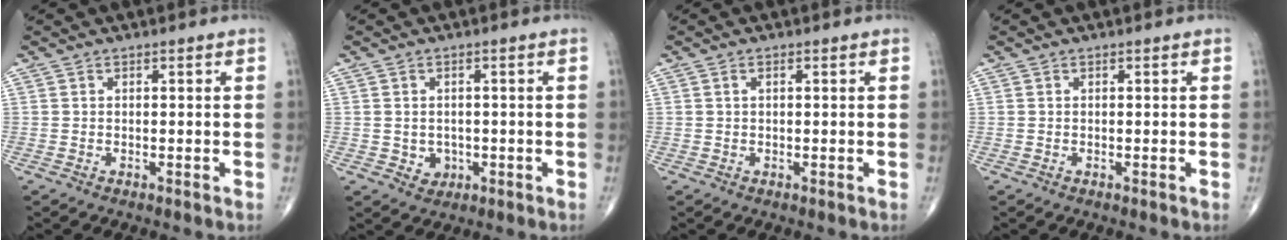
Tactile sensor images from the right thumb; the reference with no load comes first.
{"total": 2.9, "force": [-0.6, 2.5, 1.2], "torque": [-0.005, 0.002, 0.000]}
{"total": 0.7, "force": [0.2, 0.3, 0.6], "torque": [-0.013, 0.004, 0.004]}
{"total": 0.0}